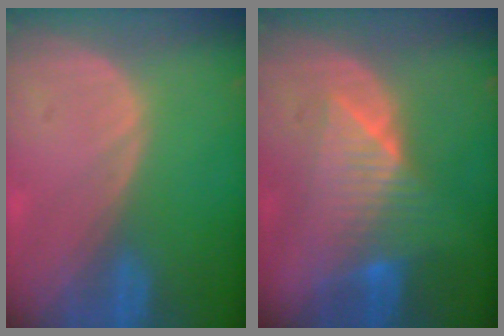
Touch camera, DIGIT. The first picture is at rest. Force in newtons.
{"total": 7.4, "press": 7.2, "slide": 1.6}